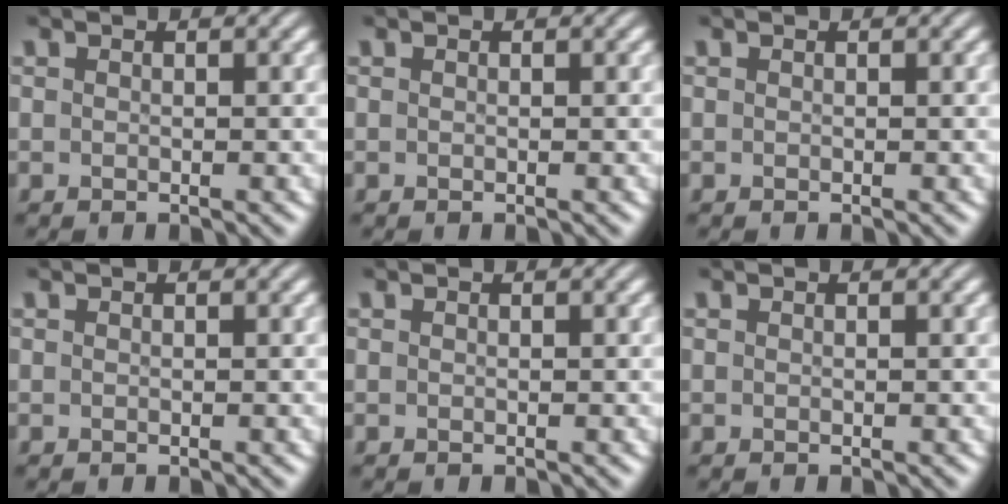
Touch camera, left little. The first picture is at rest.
{"total": 0.0}
{"total": 0.0}
{"total": 0.0}
{"total": 0.0}
{"total": 0.0}